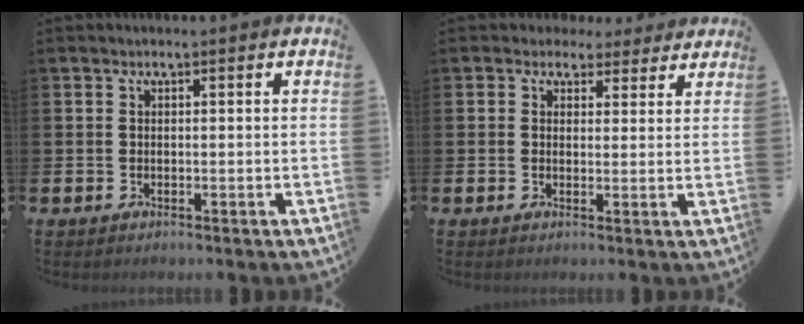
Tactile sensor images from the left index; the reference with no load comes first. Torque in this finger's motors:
{"motor_torque": [0.95, -1.19, 0.33, 0.00]}